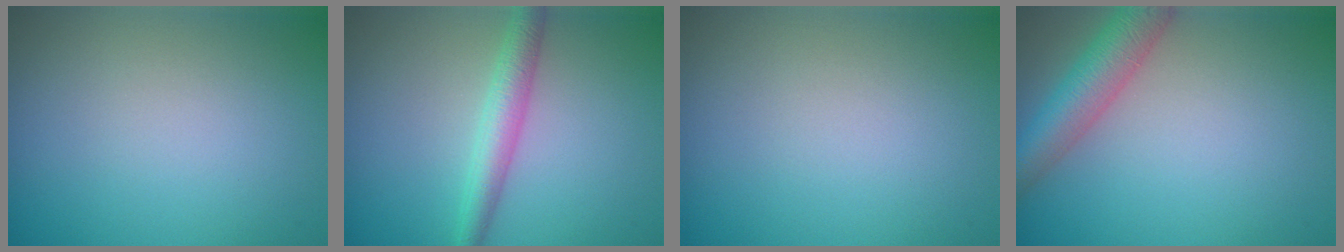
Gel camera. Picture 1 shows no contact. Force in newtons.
{"total": 2.9, "press": 2.9, "slide": 0.0}
{"total": 0.0}
{"total": 4.8, "press": 4.8, "slide": 0.2}